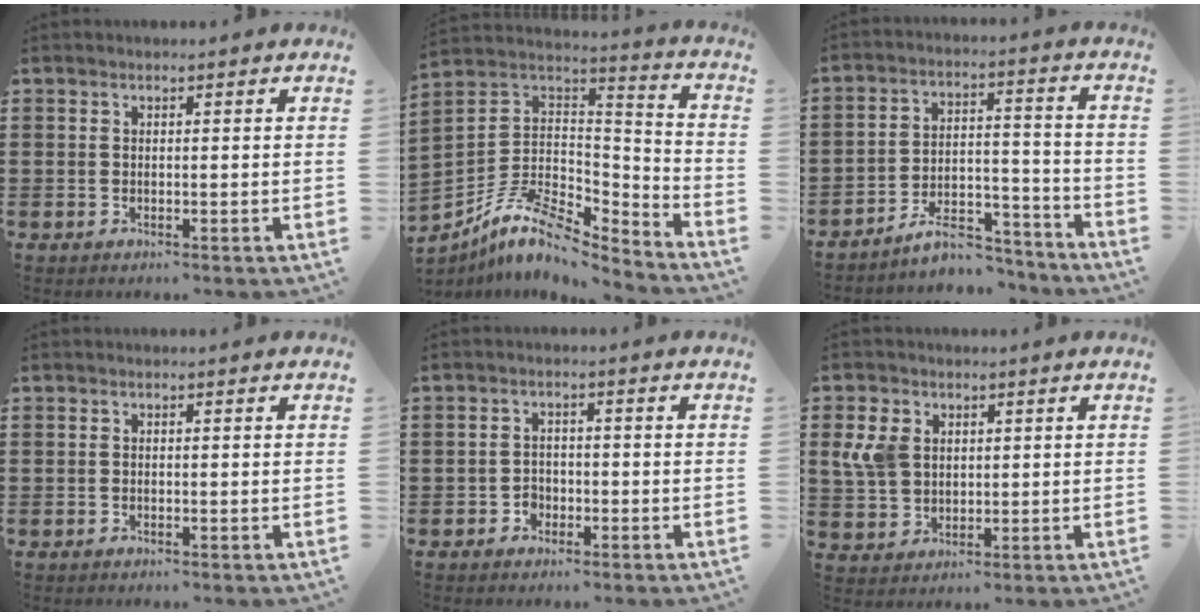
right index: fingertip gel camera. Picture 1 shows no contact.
{"total": 9.5, "force": [-7.1, 3.7, 5.2], "torque": [-0.120, 0.005, -0.145]}
{"total": 7.5, "force": [-6.8, 2.1, 2.5], "torque": [-0.039, 0.023, -0.128]}
{"total": 0.0}
{"total": 2.2, "force": [-1.2, 1.8, 0.6], "torque": [-0.019, 0.001, -0.027]}
{"total": 6.0, "force": [1.5, 4.7, 3.4], "torque": [-0.103, 0.011, 0.023]}